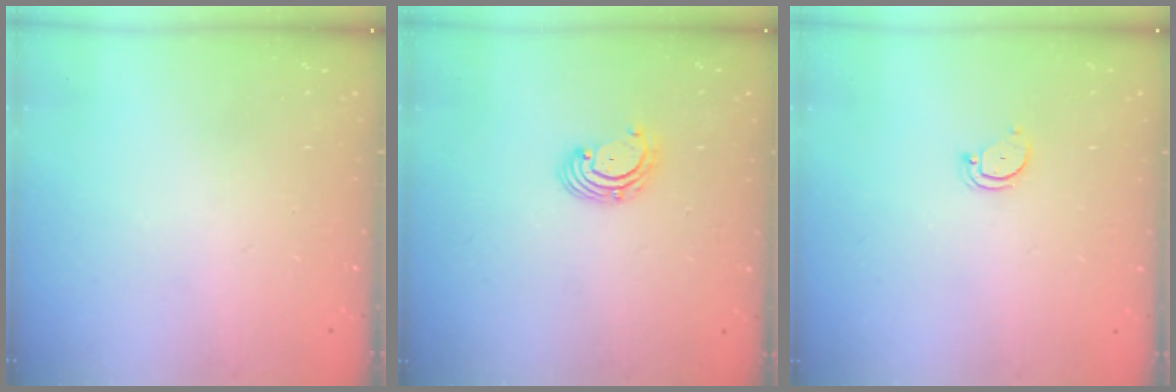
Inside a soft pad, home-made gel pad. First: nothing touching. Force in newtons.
{"total": 2.9, "press": 2.9, "slide": 0.3}
{"total": 2.6, "press": 2.6, "slide": 0.0}